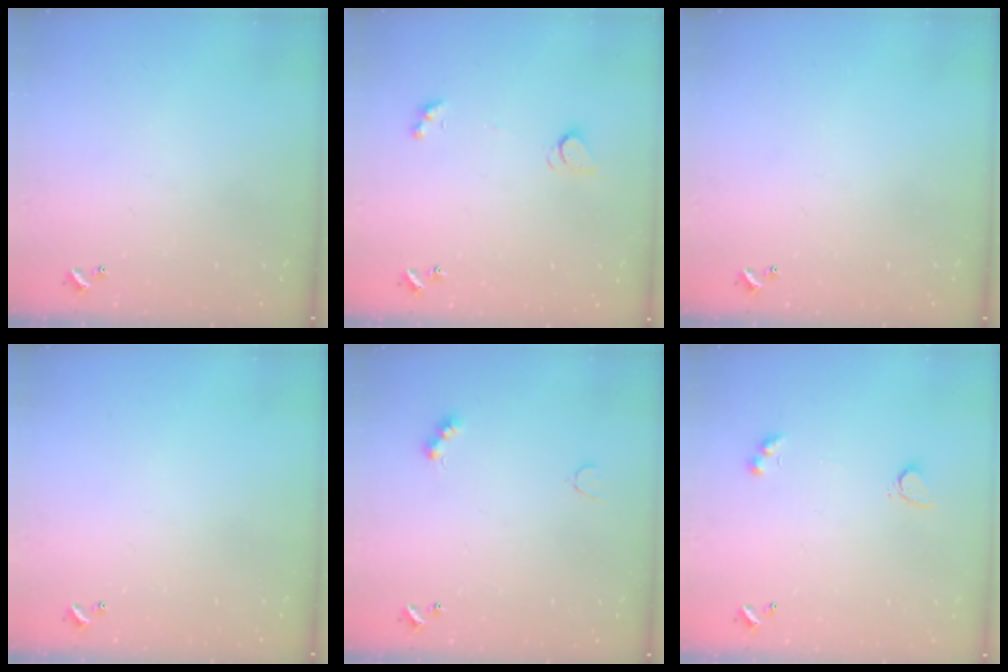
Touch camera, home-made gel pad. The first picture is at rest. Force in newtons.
{"total": 2.6, "press": 2.6, "slide": 0.5}
{"total": 0.0}
{"total": 0.0}
{"total": 4.0, "press": 3.9, "slide": 0.8}
{"total": 2.9, "press": 2.6, "slide": 1.3}